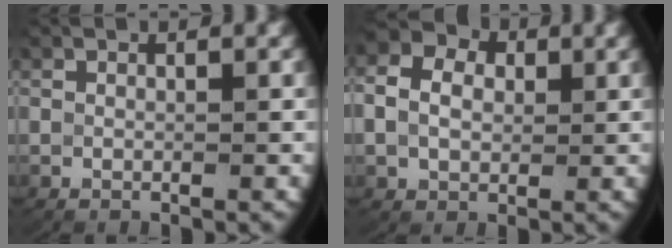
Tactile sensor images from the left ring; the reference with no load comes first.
{"total": 5.1, "force": [1.1, 4.0, 3.0], "torque": [-0.058, 0.001, 0.014]}